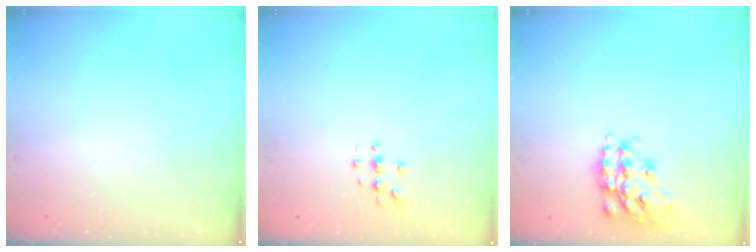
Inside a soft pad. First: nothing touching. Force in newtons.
{"total": 2.9, "press": 2.9, "slide": 0.3}
{"total": 16.6, "press": 16.5, "slide": 1.0}